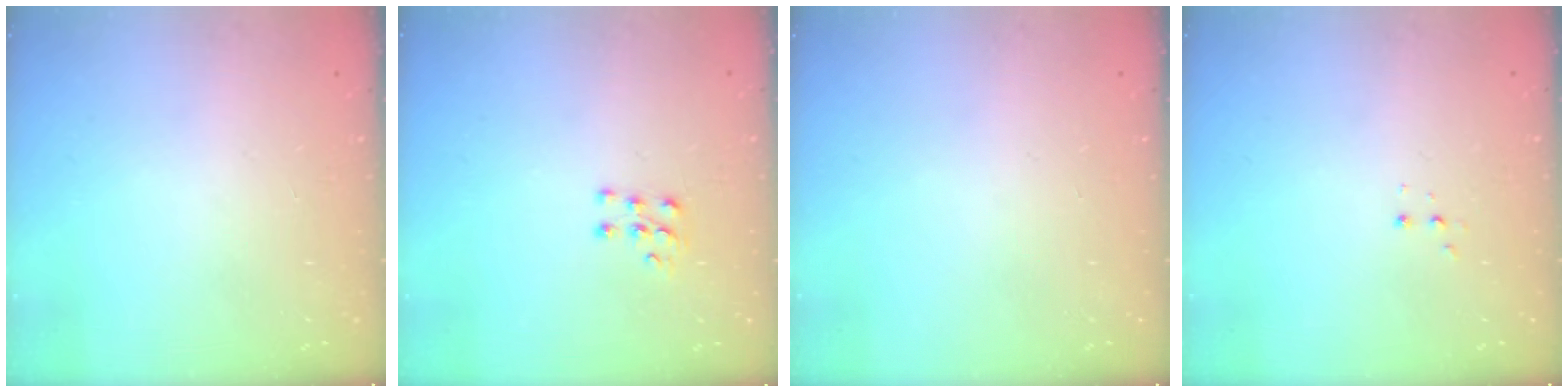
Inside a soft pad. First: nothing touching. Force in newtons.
{"total": 5.3, "press": 5.3, "slide": 0.4}
{"total": 0.0}
{"total": 2.8, "press": 2.8, "slide": 0.5}